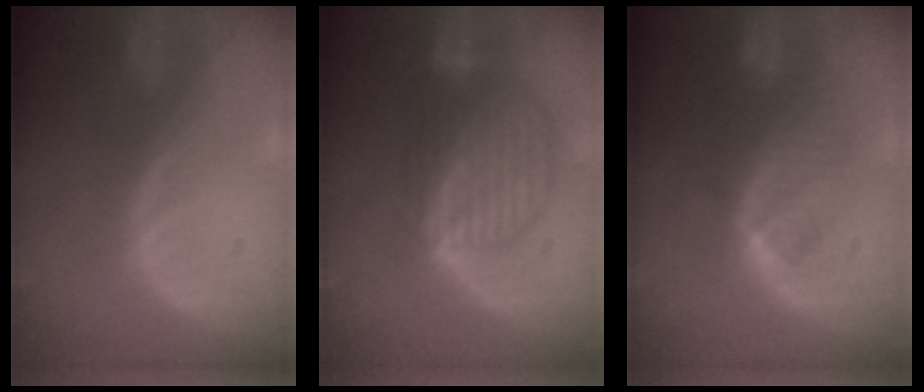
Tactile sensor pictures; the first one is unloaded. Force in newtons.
{"total": 8.9, "press": 7.8, "slide": 4.4}
{"total": 7.8, "press": 7.4, "slide": 2.3}